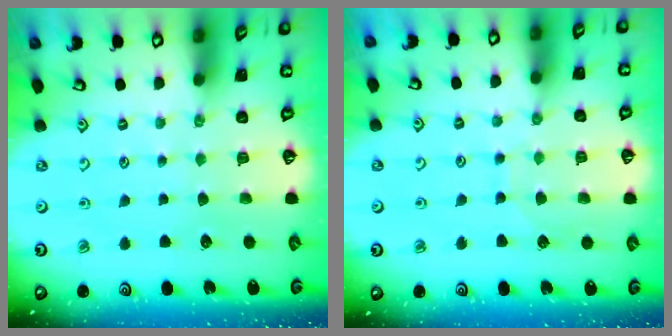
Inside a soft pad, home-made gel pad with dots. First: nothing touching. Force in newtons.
{"total": 6.6, "press": 6.6, "slide": 0.6}